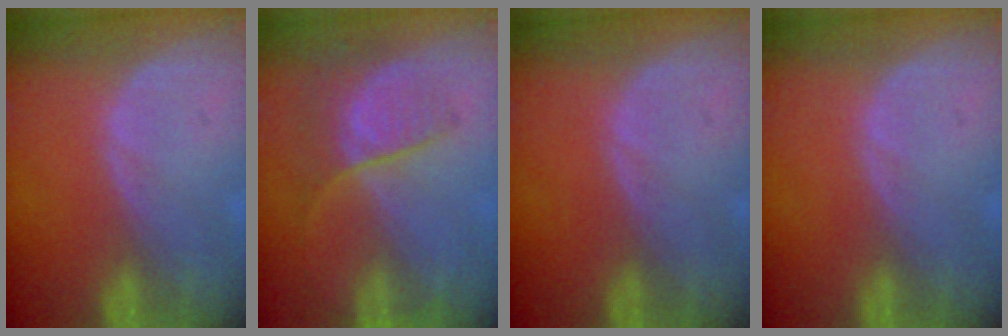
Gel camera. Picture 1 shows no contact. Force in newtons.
{"total": 6.6, "press": 6.0, "slide": 2.8}
{"total": 0.0}
{"total": 0.0}